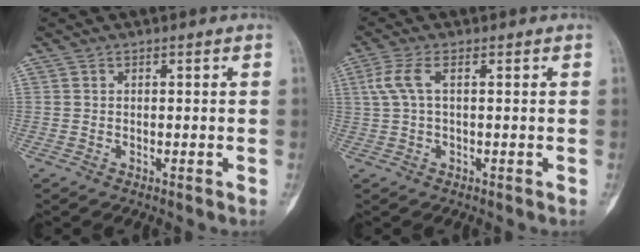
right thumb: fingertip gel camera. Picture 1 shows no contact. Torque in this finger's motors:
{"motor_torque": [0.01, 0.64, 0.36, -0.15, 0.02]}